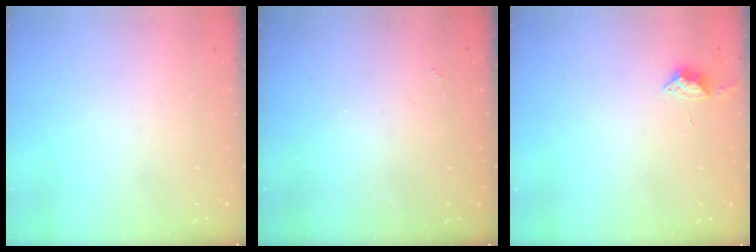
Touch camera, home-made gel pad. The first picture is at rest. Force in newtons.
{"total": 1.9, "press": 1.8, "slide": 0.4}
{"total": 3.9, "press": 3.9, "slide": 0.5}